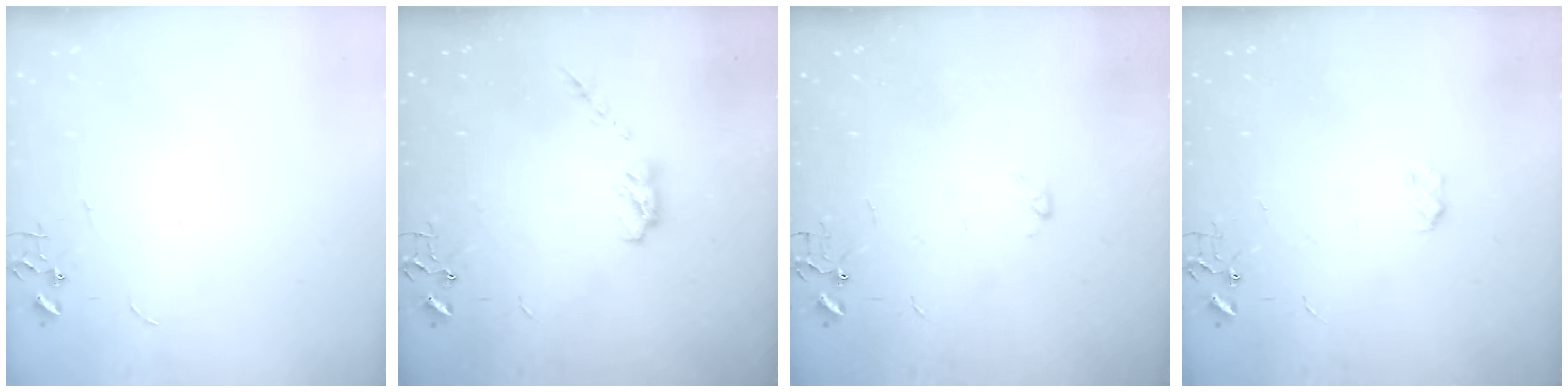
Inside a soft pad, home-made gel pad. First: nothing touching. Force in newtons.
{"total": 6.0, "press": 6.0, "slide": 0.6}
{"total": 2.2, "press": 2.2, "slide": 0.4}
{"total": 3.2, "press": 3.1, "slide": 0.5}